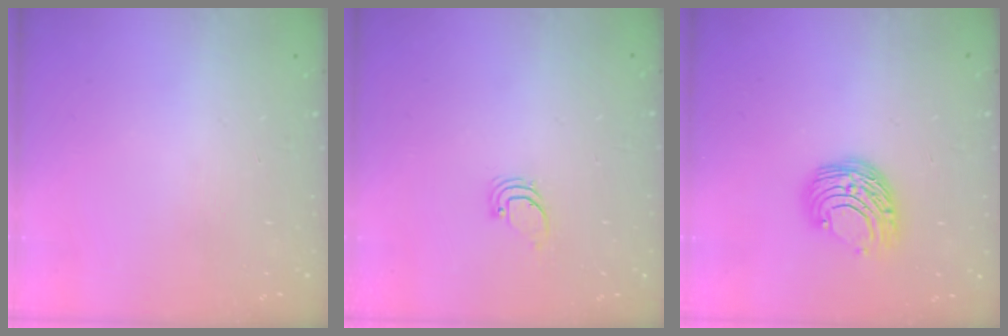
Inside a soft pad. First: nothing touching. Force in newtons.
{"total": 0.9, "press": 0.9, "slide": 0.0}
{"total": 8.7, "press": 8.6, "slide": 0.6}